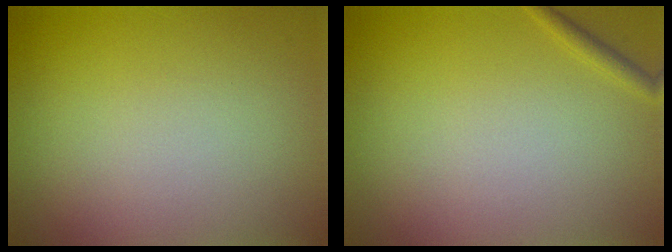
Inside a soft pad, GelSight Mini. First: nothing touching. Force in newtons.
{"total": 0.9, "press": 0.9, "slide": 0.1}